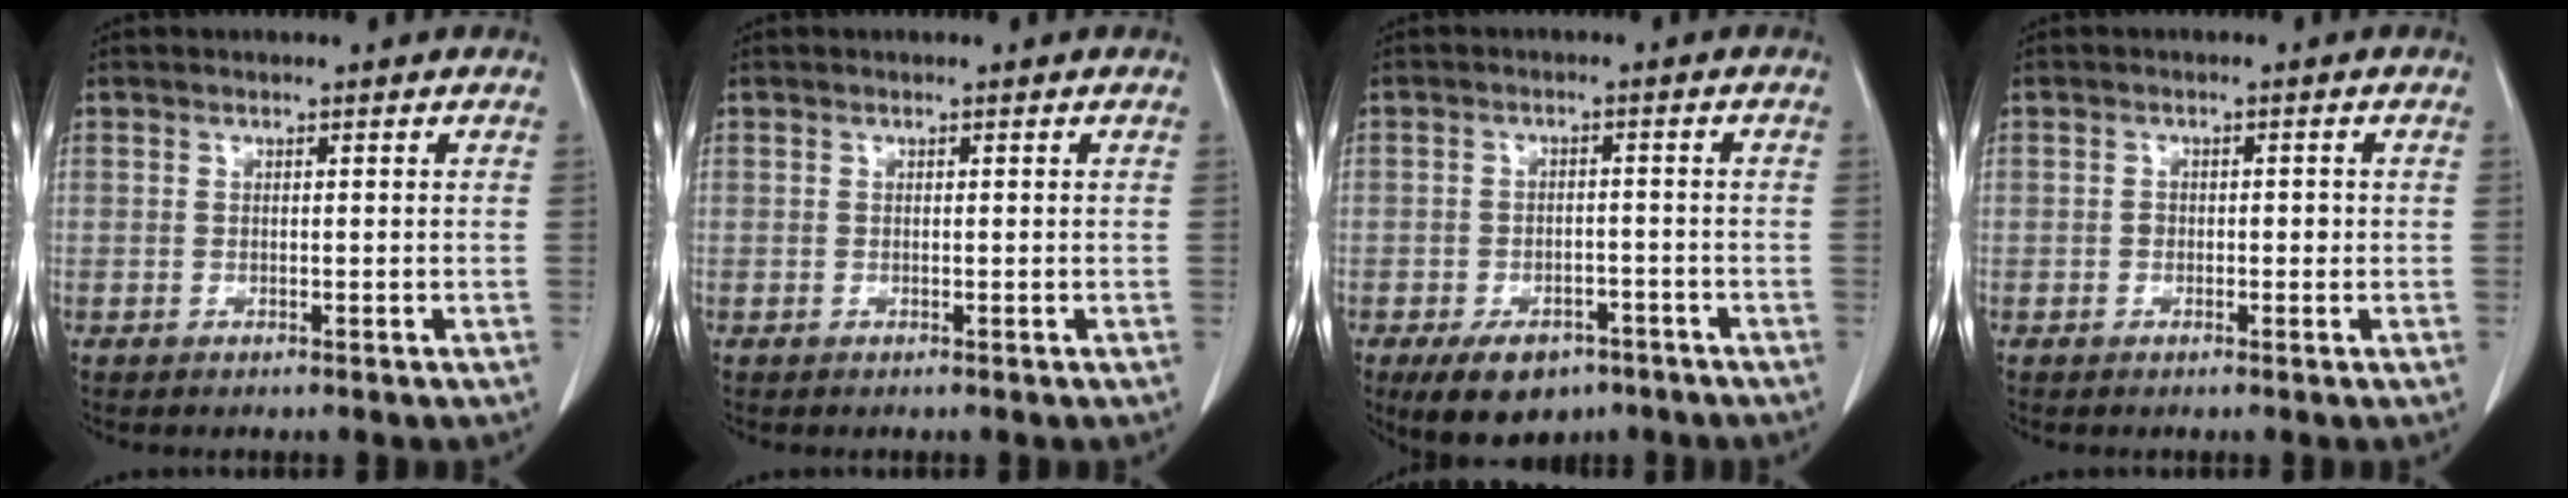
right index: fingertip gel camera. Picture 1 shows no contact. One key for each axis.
{"total": 0.0}
{"total": 8.2, "fx": -5.5, "fy": 4.7, "fz": 4.0, "tx": -0.063, "ty": 0.002, "tz": -0.078}
{"total": 1.7, "fx": -0.2, "fy": 1.2, "fz": 1.3, "tx": -0.019, "ty": 0.007, "tz": -0.002}